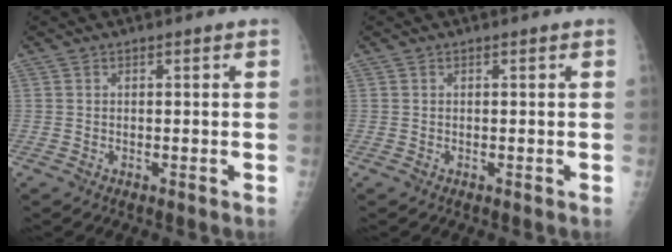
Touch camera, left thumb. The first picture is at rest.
{"total": 0.0}